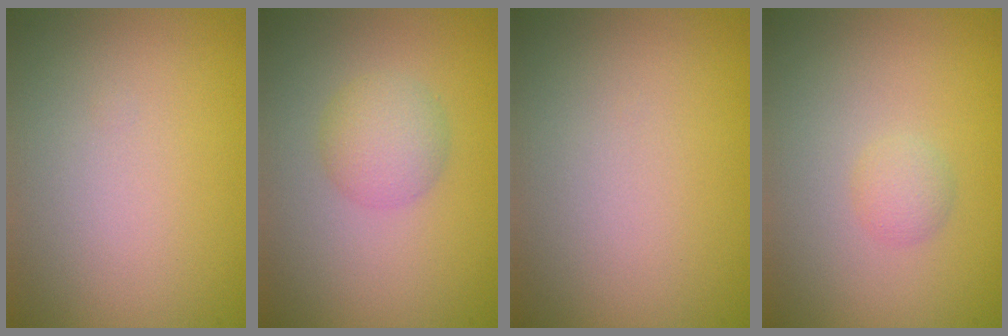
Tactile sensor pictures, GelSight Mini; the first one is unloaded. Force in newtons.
{"total": 2.5, "press": 2.4, "slide": 0.2}
{"total": 0.0}
{"total": 1.2, "press": 1.2, "slide": 0.1}